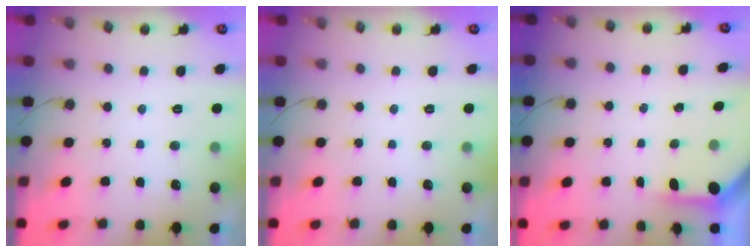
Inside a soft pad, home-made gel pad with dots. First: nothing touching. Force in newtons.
{"total": 0.0}
{"total": 3.5, "press": 3.5, "slide": 0.3}